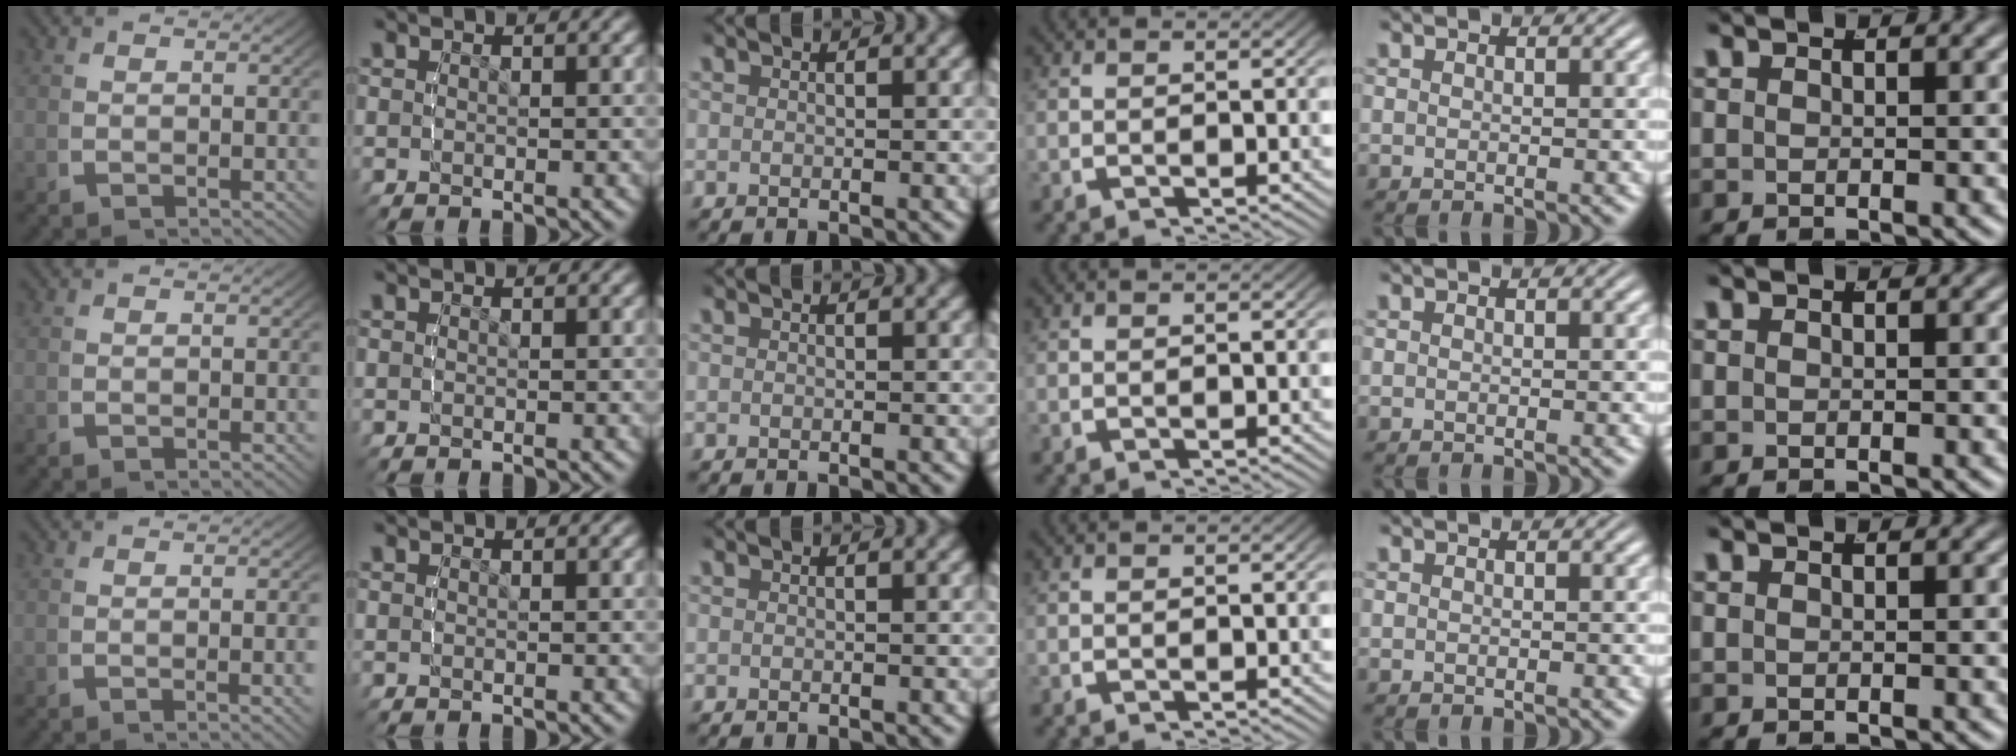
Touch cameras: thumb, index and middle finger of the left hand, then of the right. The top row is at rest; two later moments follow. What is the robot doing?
{"motion": "lift_and_place", "object": "bottle"}